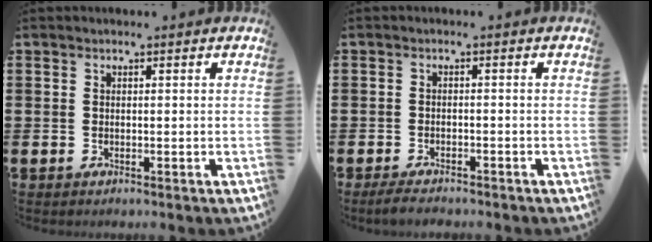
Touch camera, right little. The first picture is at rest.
{"total": 1.9, "force": [-1.7, 0.3, 0.8], "torque": [-0.014, 0.004, -0.033]}